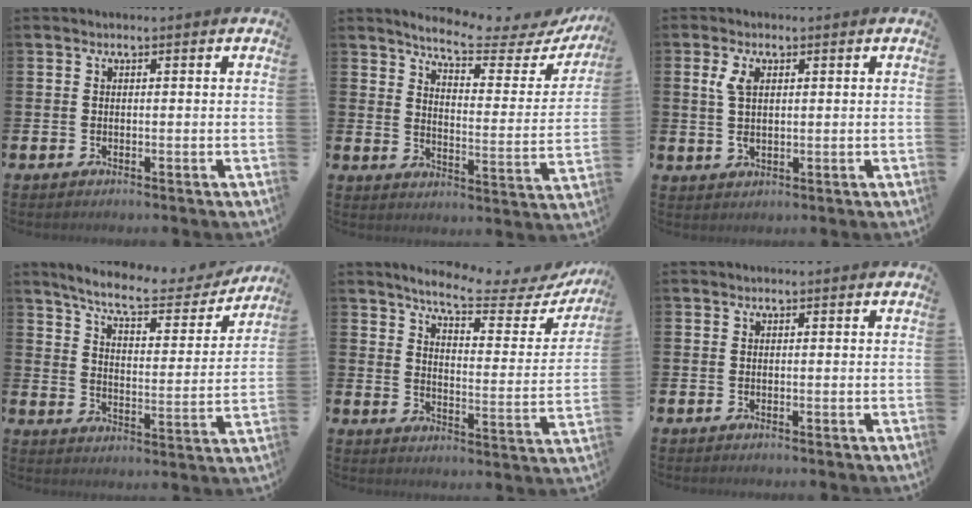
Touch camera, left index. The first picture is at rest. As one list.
[{"total": 6.1, "force": [5.5, 0.7, 2.5], "torque": [-0.068, -0.039, 0.087]}, {"total": 3.6, "force": [1.4, 1.9, 2.8], "torque": [-0.045, 0.003, 0.021]}, {"total": 8.6, "force": [7.7, 1.5, 3.5], "torque": [-0.096, -0.045, 0.129]}, {"total": 6.6, "force": [5.9, 0.8, 3.0], "torque": [-0.072, -0.040, 0.092]}, {"total": 0.0}]